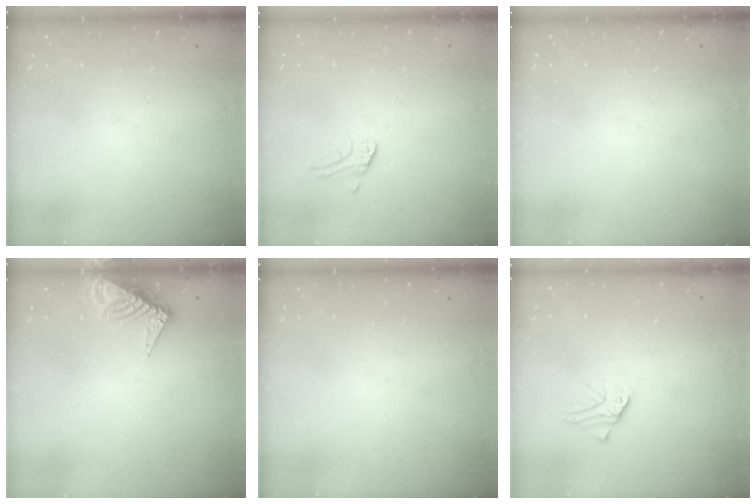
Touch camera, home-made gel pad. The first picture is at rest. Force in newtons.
{"total": 2.7, "press": 2.7, "slide": 0.2}
{"total": 2.2, "press": 2.2, "slide": 0.0}
{"total": 8.9, "press": 8.9, "slide": 0.7}
{"total": 0.0}
{"total": 1.2, "press": 1.2, "slide": 0.1}